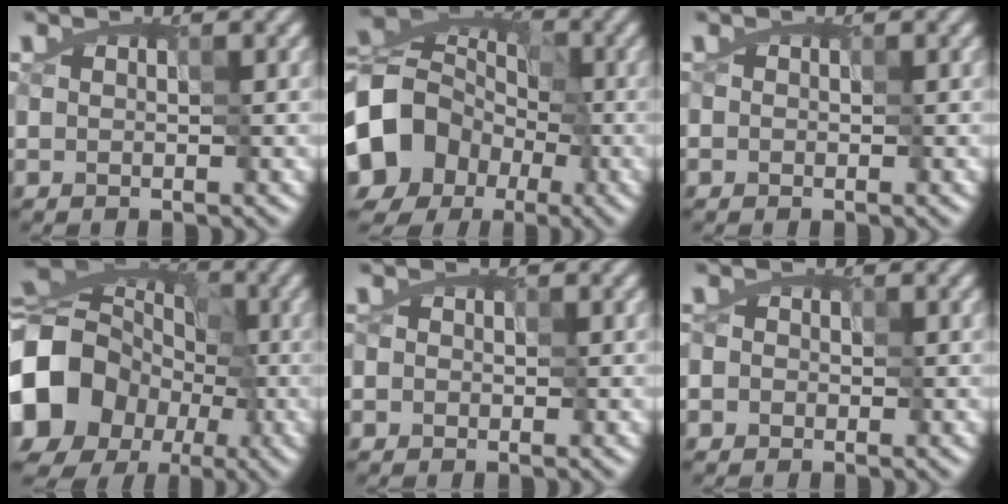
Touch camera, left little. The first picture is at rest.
{"total": 15.1, "force": [-6.1, 12.5, 5.9], "torque": [-0.129, -0.014, -0.135]}
{"total": 0.7, "force": [0.1, 0.6, 0.2], "torque": [-0.003, 0.003, 0.002]}
{"total": 17.8, "force": [-6.3, 14.8, 7.7], "torque": [-0.134, -0.013, -0.137]}
{"total": 2.1, "force": [0.2, 1.8, 0.9], "torque": [-0.015, 0.012, 0.006]}
{"total": 3.1, "force": [0.1, 2.8, 1.3], "torque": [-0.011, 0.018, -0.014]}